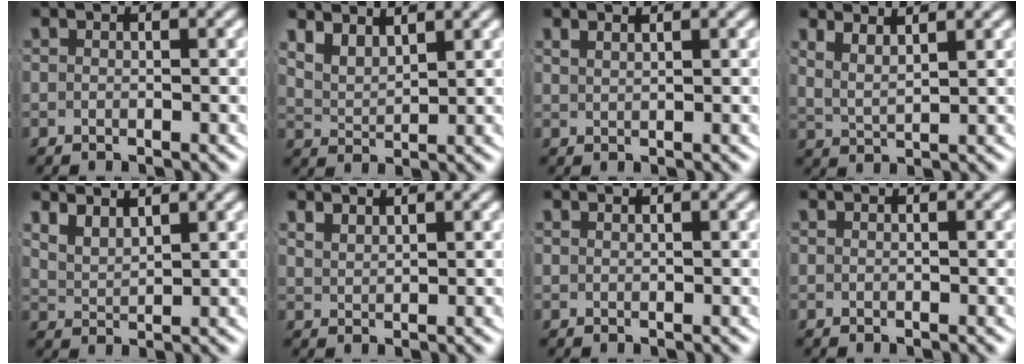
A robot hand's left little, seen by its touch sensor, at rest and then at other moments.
{"total": 3.9, "force": [2.3, 2.6, 1.8], "torque": [-0.050, -0.011, 0.038]}
{"total": 1.1, "force": [0.9, -0.4, 0.3], "torque": [-0.004, -0.004, 0.024]}
{"total": 3.5, "force": [1.8, 2.1, 2.1], "torque": [-0.048, -0.004, 0.030]}
{"total": 3.1, "force": [2.0, 1.8, 1.5], "torque": [-0.040, -0.012, 0.039]}
{"total": 1.5, "force": [1.5, 0.0, 0.2], "torque": [-0.006, -0.008, 0.038]}
{"total": 0.6, "force": [0.4, -0.4, 0.1], "torque": [0.002, -0.002, 0.011]}
{"total": 0.0}